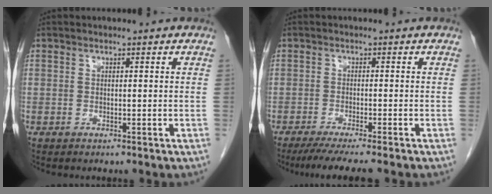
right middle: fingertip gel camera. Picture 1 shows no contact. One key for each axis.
{"total": 7.4, "fx": -6.2, "fy": -0.5, "fz": 4.0, "tx": -0.049, "ty": -0.020, "tz": -0.098}